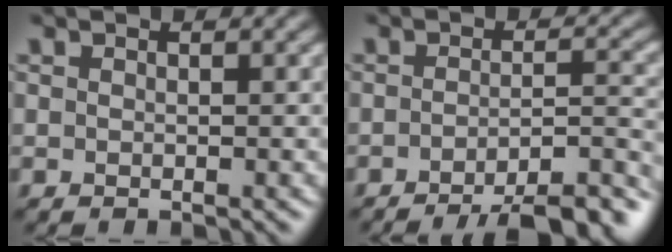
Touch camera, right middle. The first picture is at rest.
{"total": 8.6, "force": [-6.7, 2.1, 5.0], "torque": [-0.061, 0.007, -0.090]}